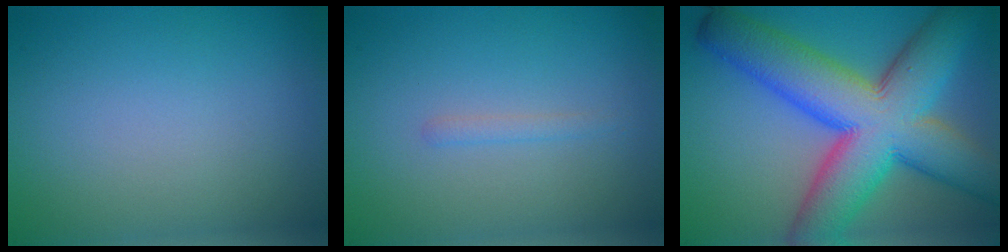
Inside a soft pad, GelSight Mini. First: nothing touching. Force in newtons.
{"total": 0.8, "press": 0.8, "slide": 0.0}
{"total": 14.1, "press": 14.1, "slide": 0.4}